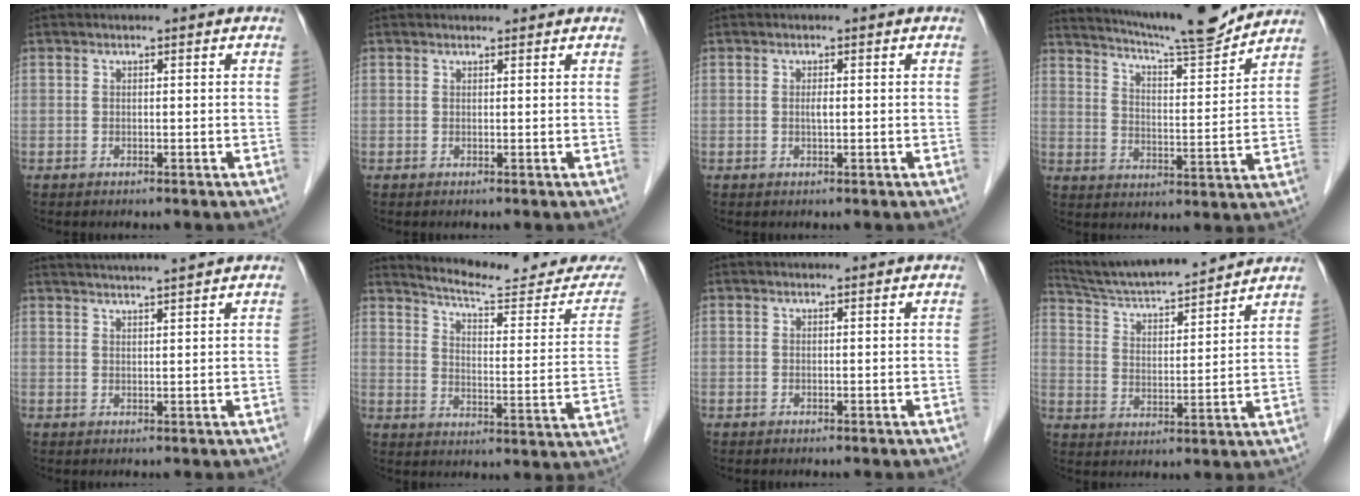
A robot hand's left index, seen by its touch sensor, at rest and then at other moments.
{"total": 2.3, "force": [2.3, 0.4, 0.4], "torque": [-0.012, 0.017, 0.030]}
{"total": 0.8, "force": [0.1, 0.1, 0.8], "torque": [-0.018, -0.002, 0.001]}
{"total": 15.1, "force": [14.1, 0.2, 5.5], "torque": [-0.099, -0.012, 0.209]}
{"total": 8.9, "force": [8.2, -0.8, 3.2], "torque": [-0.053, 0.022, 0.116]}
{"total": 19.0, "force": [18.1, 1.6, 5.6], "torque": [-0.077, -0.072, 0.229]}
{"total": 1.4, "force": [1.4, 0.1, 0.3], "torque": [-0.010, 0.010, 0.019]}
{"total": 17.2, "force": [15.9, 1.0, 6.4], "torque": [-0.115, 0.012, 0.254]}